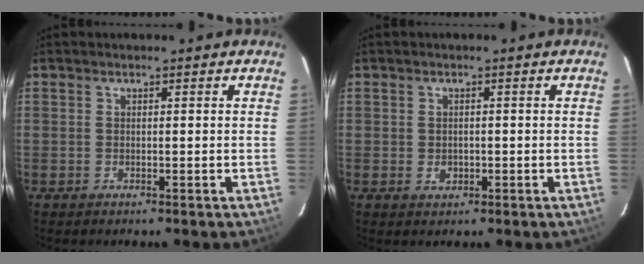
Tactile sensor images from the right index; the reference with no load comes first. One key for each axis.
{"total": 1.9, "fx": -0.4, "fy": 1.7, "fz": 0.8, "tx": -0.012, "ty": 0.002, "tz": -0.003}